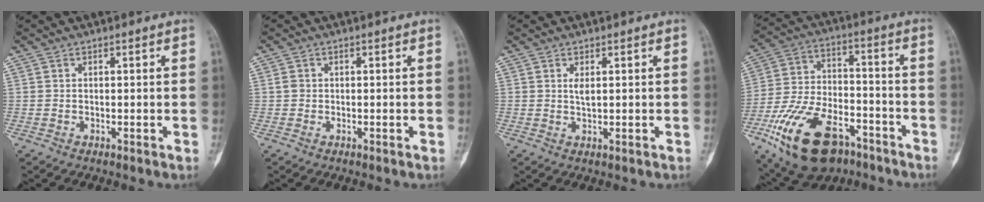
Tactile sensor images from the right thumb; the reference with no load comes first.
{"total": 1.0, "force": [-0.2, 0.9, 0.5], "torque": [-0.007, 0.002, -0.005]}
{"total": 2.6, "force": [0.6, 0.8, 2.4], "torque": [-0.048, -0.007, 0.013]}
{"total": 21.6, "force": [-12.0, 11.5, 13.8], "torque": [-0.270, 0.052, -0.206]}